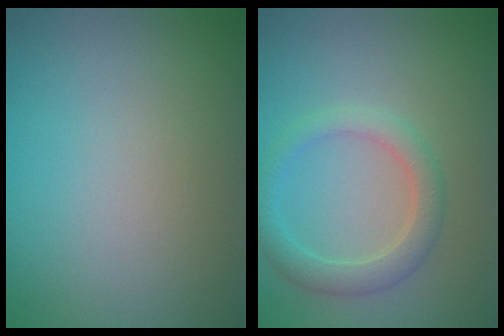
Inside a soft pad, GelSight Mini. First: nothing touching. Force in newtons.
{"total": 2.8, "press": 2.8, "slide": 0.1}